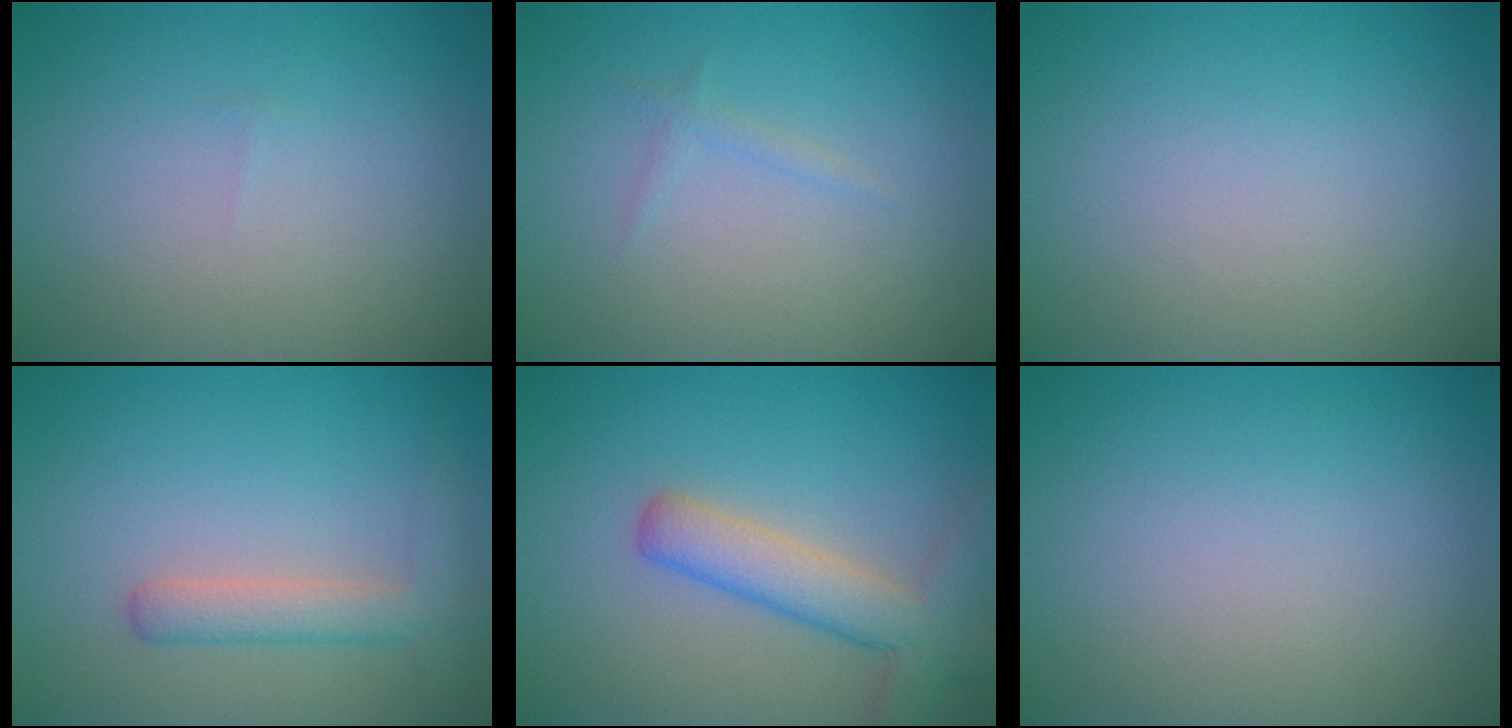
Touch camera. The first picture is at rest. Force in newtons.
{"total": 0.7, "press": 0.7, "slide": 0.1}
{"total": 0.0}
{"total": 2.8, "press": 2.8, "slide": 0.2}
{"total": 4.8, "press": 4.8, "slide": 0.3}
{"total": 0.0}